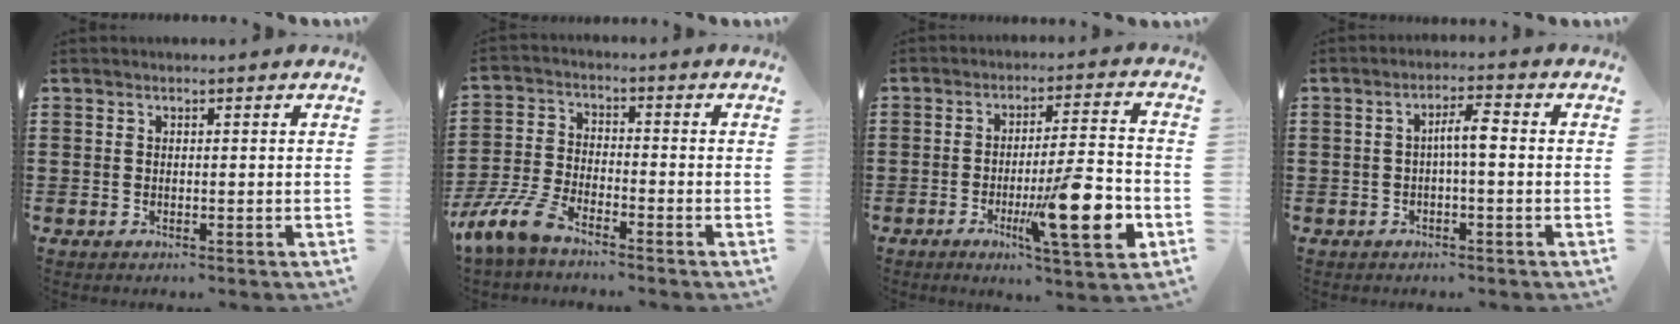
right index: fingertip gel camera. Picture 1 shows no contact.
{"total": 6.9, "force": [-5.6, 1.1, 3.9], "torque": [-0.109, -0.014, -0.114]}
{"total": 14.2, "force": [-4.6, 2.4, 13.2], "torque": [-0.204, -0.002, -0.071]}
{"total": 3.8, "force": [-0.3, 0.7, 3.7], "torque": [-0.069, 0.009, -0.009]}